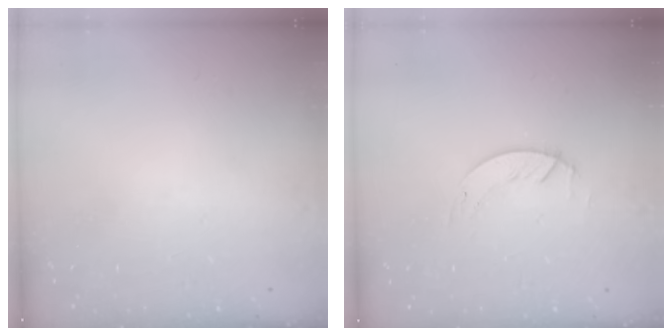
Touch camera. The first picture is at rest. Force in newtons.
{"total": 1.3, "press": 1.2, "slide": 0.1}